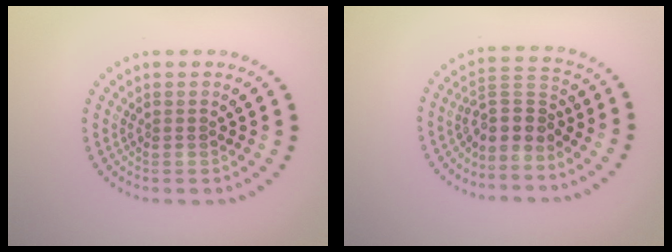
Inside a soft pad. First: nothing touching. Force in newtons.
{"total": 3.0, "press": 2.2, "slide": 2.0}